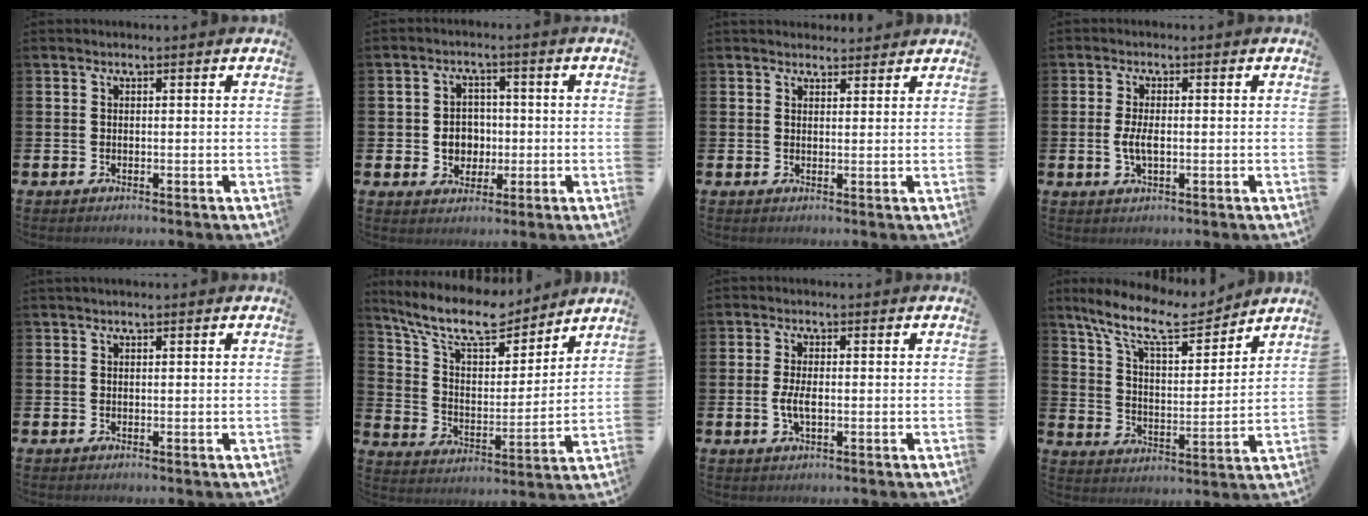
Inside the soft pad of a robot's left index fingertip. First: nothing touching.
{"total": 4.1, "force": [-0.3, 3.6, 1.8], "torque": [-0.024, 0.002, -0.016]}
{"total": 2.3, "force": [2.2, 0.7, 0.0], "torque": [0.007, -0.010, 0.039]}
{"total": 3.0, "force": [-0.3, 1.3, 2.7], "torque": [-0.051, -0.003, -0.010]}
{"total": 0.6, "force": [0.4, 0.1, 0.4], "torque": [0.000, 0.000, 0.005]}
{"total": 11.2, "force": [9.7, 3.2, 4.5], "torque": [-0.113, -0.060, 0.168]}
{"total": 2.9, "force": [-0.3, 1.2, 2.6], "torque": [-0.042, -0.001, -0.008]}
{"total": 11.0, "force": [9.7, 2.6, 4.7], "torque": [-0.117, -0.056, 0.168]}